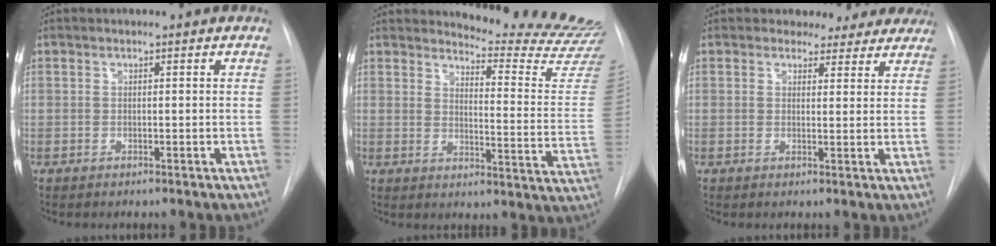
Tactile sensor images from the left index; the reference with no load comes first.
{"total": 17.1, "force": [16.9, -0.4, 2.4], "torque": [-0.024, -0.155, 0.179]}
{"total": 8.3, "force": [7.3, 4.0, 0.4], "torque": [0.029, -0.002, 0.057]}